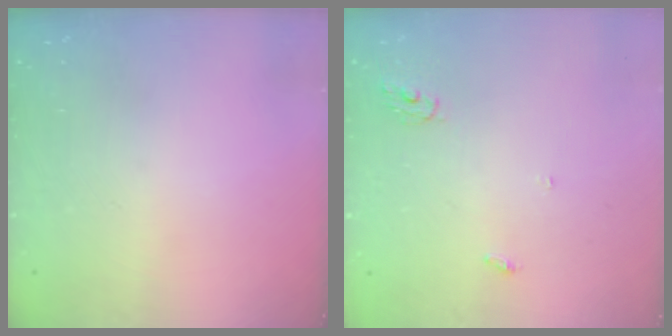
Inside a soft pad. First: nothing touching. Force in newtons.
{"total": 4.0, "press": 4.0, "slide": 0.3}